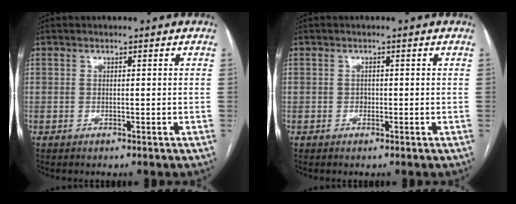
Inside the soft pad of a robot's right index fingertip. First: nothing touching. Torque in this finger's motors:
{"motor_torque": [0.31, 0.08, 0.03, 0.01]}